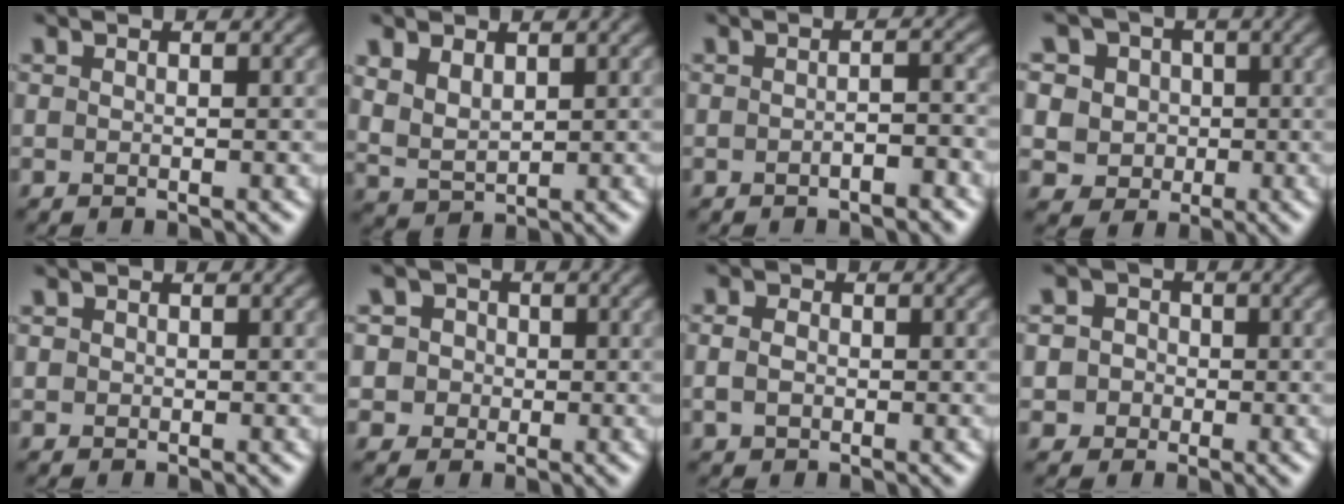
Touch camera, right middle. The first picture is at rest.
{"total": 3.0, "force": [1.5, 1.9, 1.6], "torque": [-0.046, -0.004, 0.038]}
{"total": 2.1, "force": [-1.1, 0.6, 1.7], "torque": [-0.026, 0.003, -0.015]}
{"total": 8.6, "force": [3.4, 7.3, 3.0], "torque": [-0.074, 0.023, 0.039]}
{"total": 0.6, "force": [0.2, 0.6, 0.0], "torque": [0.003, 0.002, 0.002]}
{"total": 5.8, "force": [2.3, 4.9, 1.9], "torque": [-0.030, 0.025, 0.016]}
{"total": 1.9, "force": [0.1, 1.6, 1.1], "torque": [-0.025, 0.005, 0.001]}
{"total": 4.9, "force": [1.2, 4.5, 1.4], "torque": [-0.015, 0.030, 0.000]}